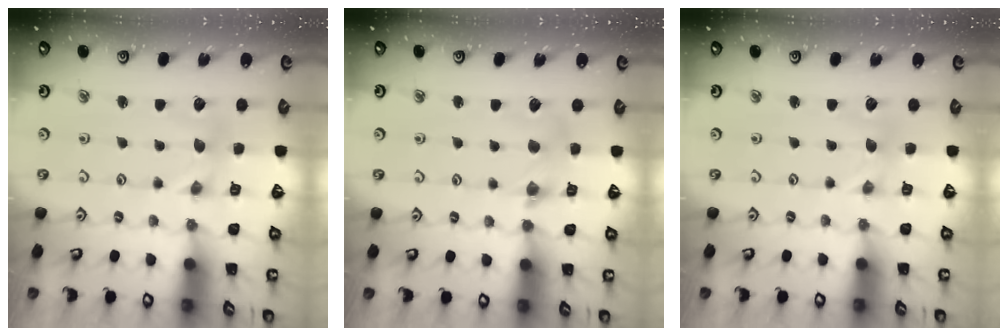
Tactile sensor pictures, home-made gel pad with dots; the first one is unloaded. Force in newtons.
{"total": 4.2, "press": 4.2, "slide": 0.4}
{"total": 0.0}